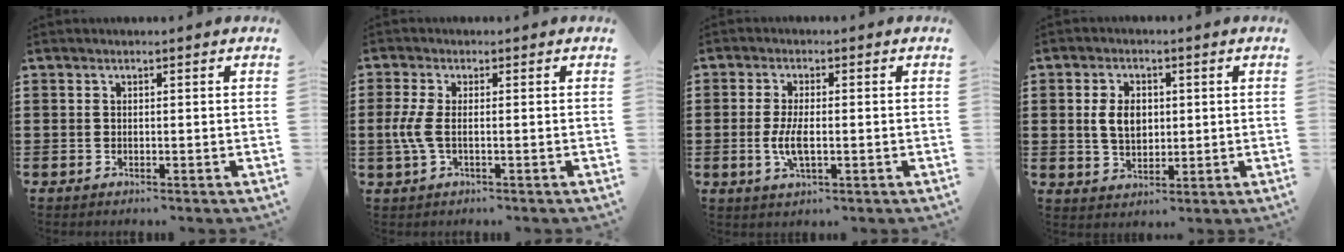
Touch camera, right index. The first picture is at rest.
{"total": 3.9, "force": [-0.6, 1.3, 3.7], "torque": [-0.103, -0.012, -0.021]}
{"total": 4.4, "force": [-0.6, 1.6, 4.1], "torque": [-0.091, -0.005, -0.017]}
{"total": 5.2, "force": [0.6, 3.5, 3.8], "torque": [-0.081, 0.007, 0.004]}